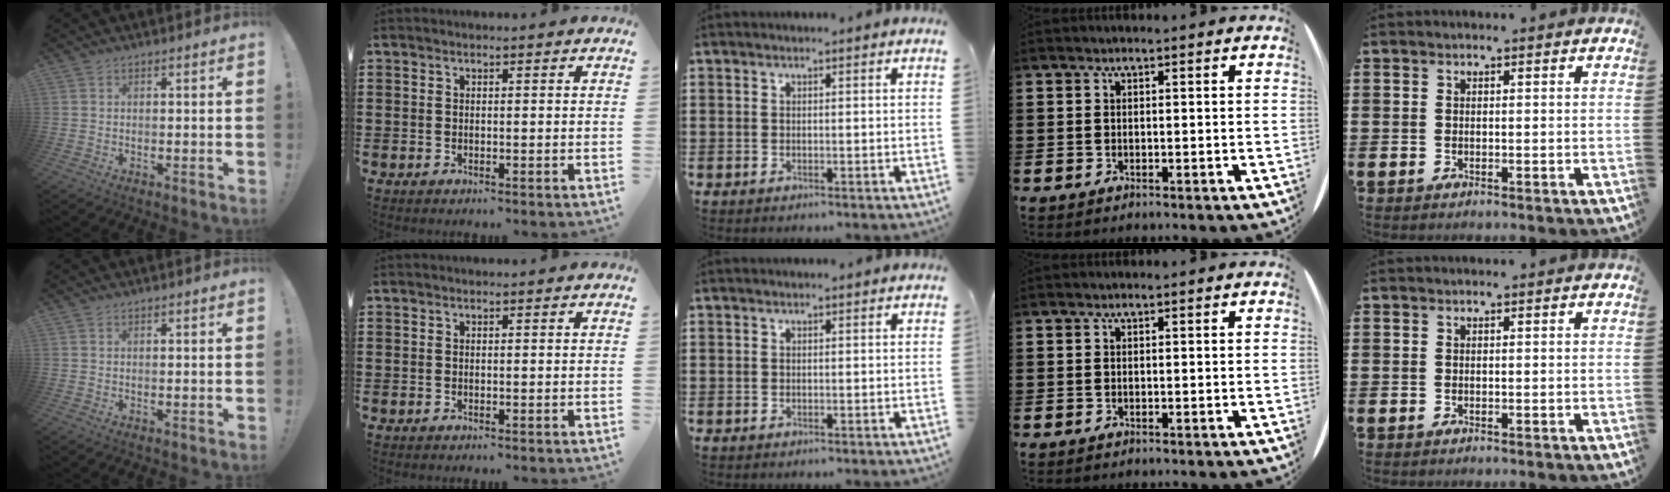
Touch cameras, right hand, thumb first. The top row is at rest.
{}